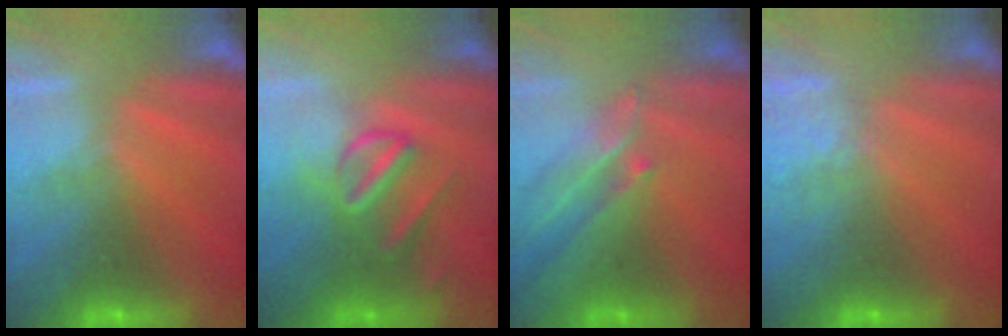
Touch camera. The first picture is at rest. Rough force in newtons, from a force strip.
{"total": 3.0}
{"total": 2.9}
{"total": 1.8}